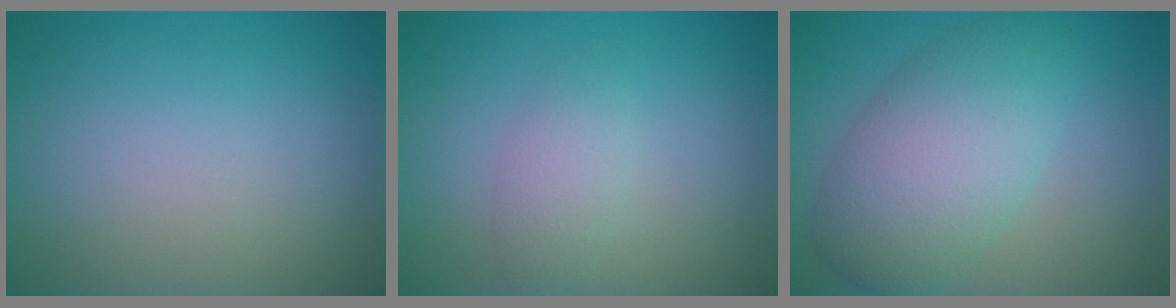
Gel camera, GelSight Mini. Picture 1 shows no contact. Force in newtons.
{"total": 1.9, "press": 1.9, "slide": 0.1}
{"total": 7.1, "press": 7.1, "slide": 0.2}